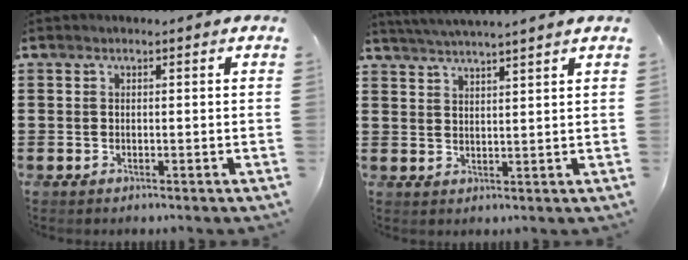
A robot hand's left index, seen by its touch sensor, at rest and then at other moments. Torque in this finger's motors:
{"motor_torque": [1.18, -0.95, 0.30, 0.15]}